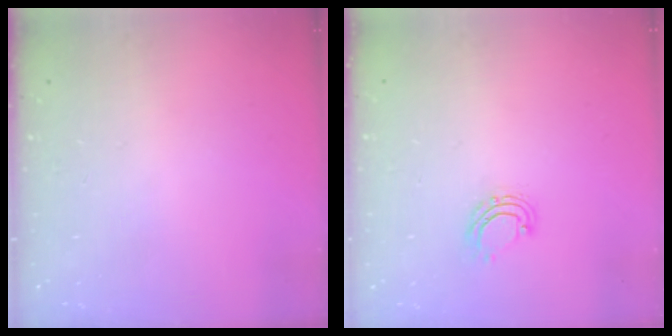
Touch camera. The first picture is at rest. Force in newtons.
{"total": 4.9, "press": 4.8, "slide": 0.7}